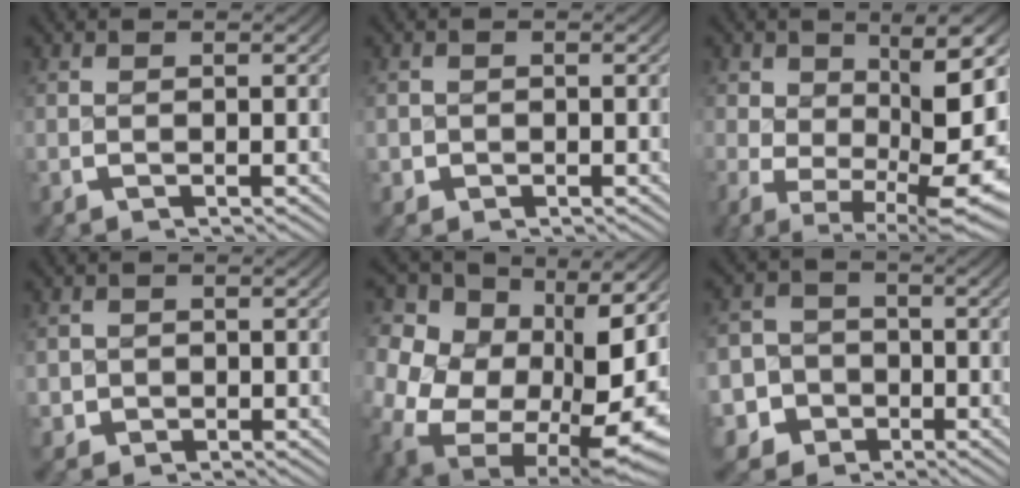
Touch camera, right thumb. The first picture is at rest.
{"total": 1.1, "force": [-0.4, 1.0, 0.1], "torque": [-0.003, -0.007, -0.006]}
{"total": 9.3, "force": [-1.2, 4.2, 8.2], "torque": [-0.129, -0.044, 0.010]}
{"total": 2.2, "force": [-0.4, 2.1, 0.5], "torque": [-0.017, -0.015, 0.000]}
{"total": 18.1, "force": [-2.9, 13.5, 11.8], "torque": [-0.278, -0.097, -0.011]}
{"total": 11.5, "force": [-4.5, 10.0, 3.6], "torque": [-0.074, -0.049, -0.076]}